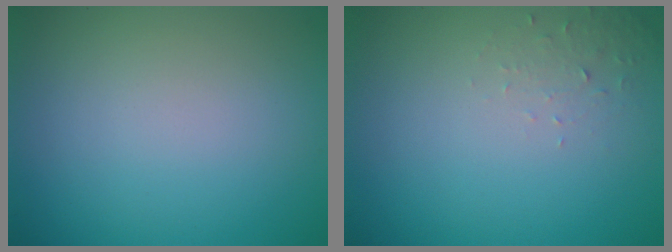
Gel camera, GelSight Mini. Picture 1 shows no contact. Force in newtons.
{"total": 1.2, "press": 1.2, "slide": 0.1}